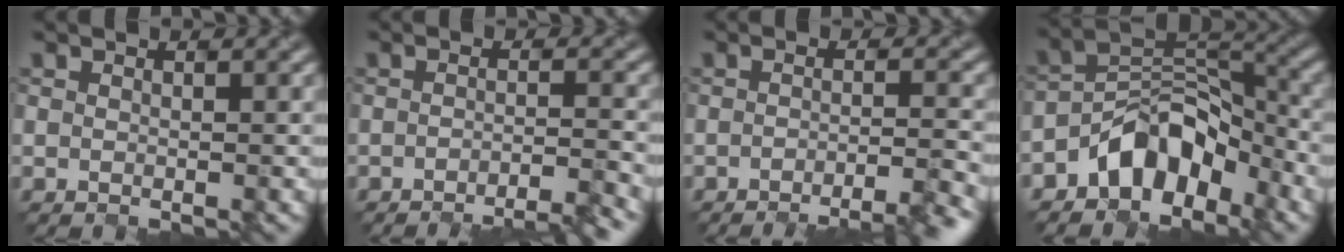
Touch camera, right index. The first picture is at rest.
{"total": 4.4, "force": [-2.9, 0.7, 3.3], "torque": [-0.037, 0.000, -0.041]}
{"total": 5.4, "force": [-3.1, 1.1, 4.3], "torque": [-0.045, -0.005, -0.040]}
{"total": 5.4, "force": [-3.9, 2.9, 2.3], "torque": [-0.025, 0.020, -0.071]}